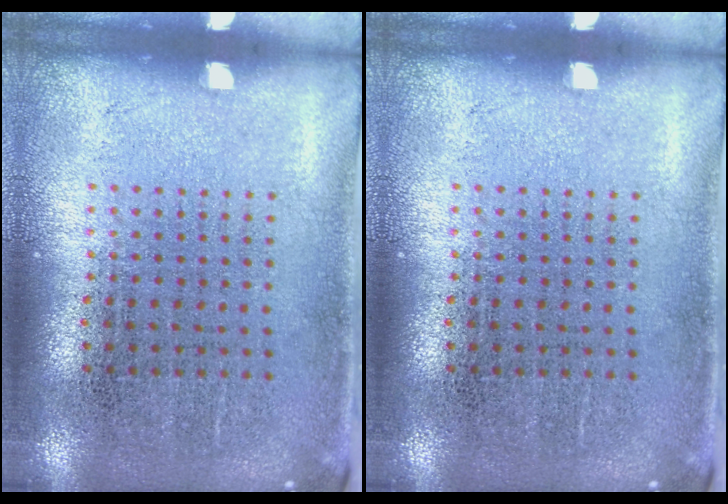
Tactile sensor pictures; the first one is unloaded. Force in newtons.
{"total": 0.0}